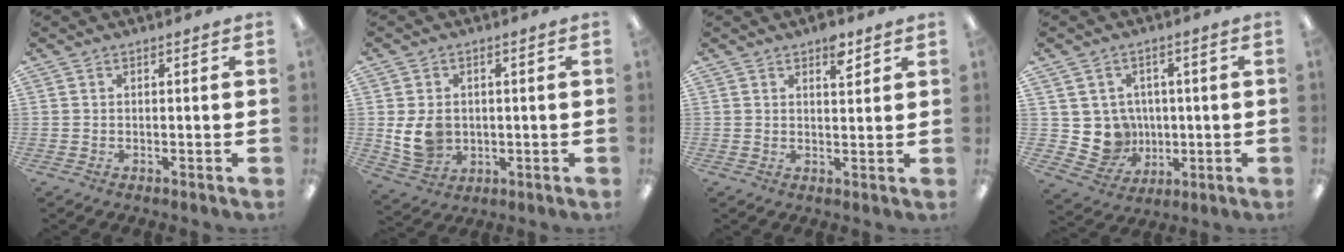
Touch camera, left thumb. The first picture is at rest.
{"total": 7.6, "force": [0.1, 6.3, 4.2], "torque": [-0.094, 0.002, 0.003]}
{"total": 5.0, "force": [3.3, 2.0, 3.2], "torque": [-0.031, -0.018, 0.050]}
{"total": 7.8, "force": [0.9, 7.7, 1.2], "torque": [-0.046, -0.006, 0.030]}